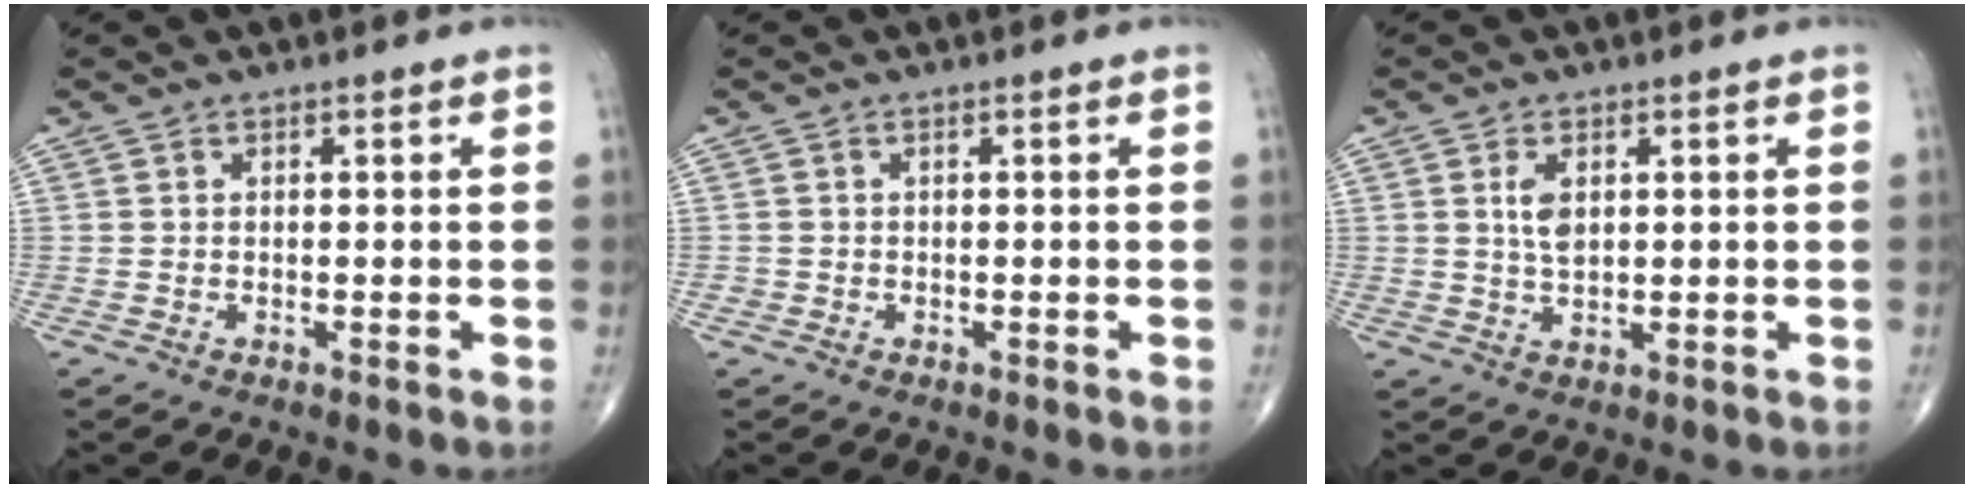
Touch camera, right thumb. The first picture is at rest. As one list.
[{"total": 0.6, "force": [-0.2, 0.6, 0.0], "torque": [0.002, 0.004, -0.005]}, {"total": 3.8, "force": [1.0, 2.0, 3.1], "torque": [-0.055, -0.006, 0.022]}]